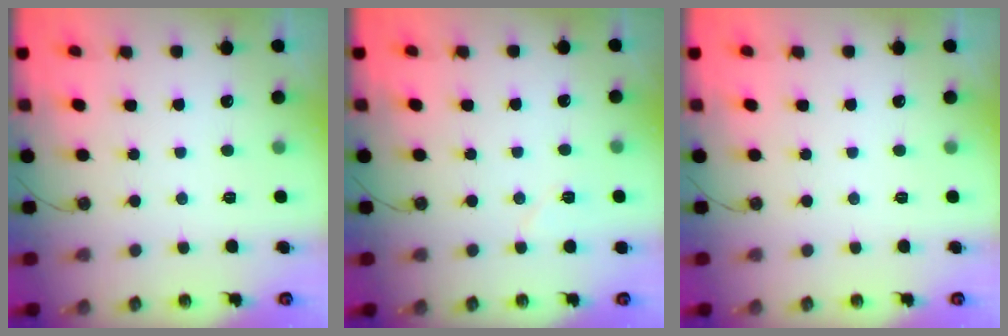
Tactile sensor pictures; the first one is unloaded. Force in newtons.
{"total": 4.7, "press": 4.7, "slide": 0.3}
{"total": 0.0}